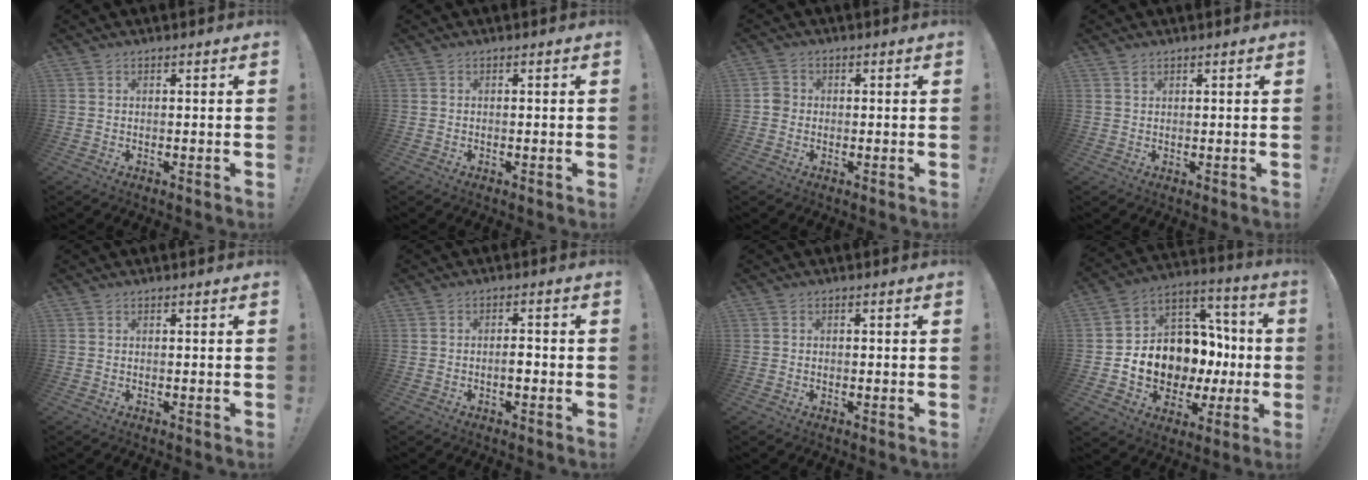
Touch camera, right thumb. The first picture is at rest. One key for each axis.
{"total": 0.0}
{"total": 3.1, "fx": -0.8, "fy": 2.7, "fz": 1.2, "tx": -0.016, "ty": 0.009, "tz": -0.014}
{"total": 0.9, "fx": 0.6, "fy": 0.5, "fz": 0.4, "tx": -0.003, "ty": -0.001, "tz": 0.010}
{"total": 0.0}
{"total": 3.2, "fx": -1.3, "fy": 1.4, "fz": 2.6, "tx": -0.039, "ty": 0.007, "tz": -0.024}
{"total": 0.9, "fx": -0.5, "fy": 0.7, "fz": 0.3, "tx": -0.008, "ty": 0.004, "tz": -0.009}
{"total": 12.6, "fx": -1.6, "fy": 11.0, "fz": 6.0, "tx": -0.073, "ty": -0.003, "tz": -0.001}